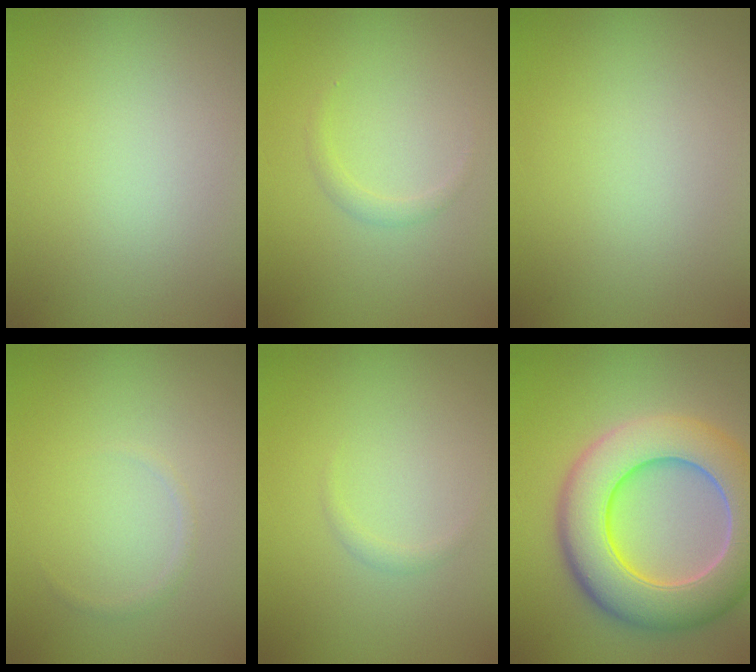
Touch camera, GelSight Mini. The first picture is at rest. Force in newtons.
{"total": 0.9, "press": 0.9, "slide": 0.0}
{"total": 0.0}
{"total": 0.6, "press": 0.6, "slide": 0.1}
{"total": 0.6, "press": 0.6, "slide": 0.0}
{"total": 10.7, "press": 10.7, "slide": 0.8}